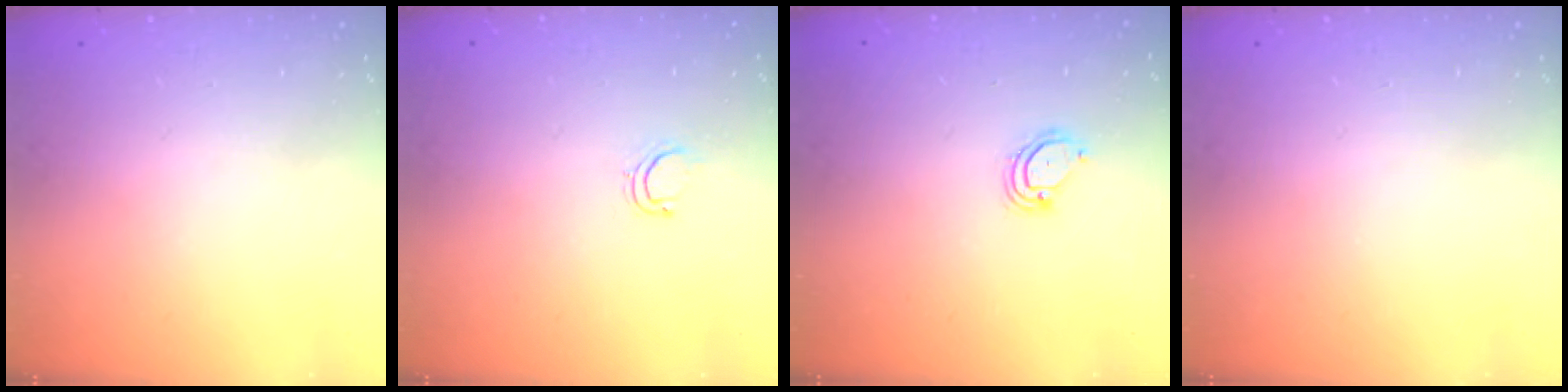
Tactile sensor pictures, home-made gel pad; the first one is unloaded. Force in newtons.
{"total": 4.1, "press": 4.1, "slide": 0.7}
{"total": 4.4, "press": 4.4, "slide": 0.3}
{"total": 0.0}